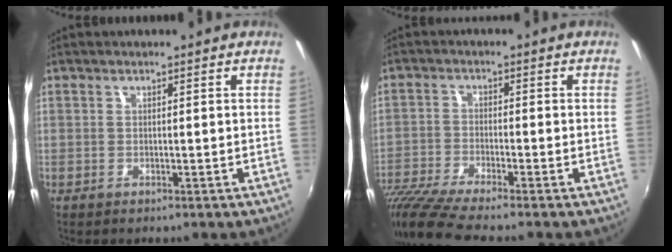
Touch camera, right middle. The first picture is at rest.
{"total": 10.4, "force": [-8.9, 0.2, 5.4], "torque": [-0.128, -0.035, -0.168]}